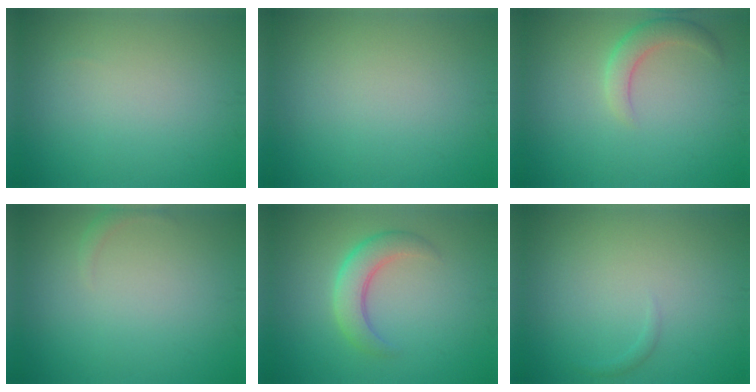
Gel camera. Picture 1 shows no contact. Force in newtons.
{"total": 0.0}
{"total": 2.5, "press": 2.5, "slide": 0.2}
{"total": 0.8, "press": 0.8, "slide": 0.1}
{"total": 3.8, "press": 3.8, "slide": 0.4}
{"total": 0.5, "press": 0.5, "slide": 0.1}